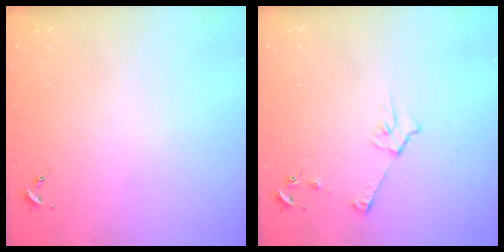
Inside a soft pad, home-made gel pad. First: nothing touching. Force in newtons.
{"total": 5.1, "press": 5.1, "slide": 0.8}